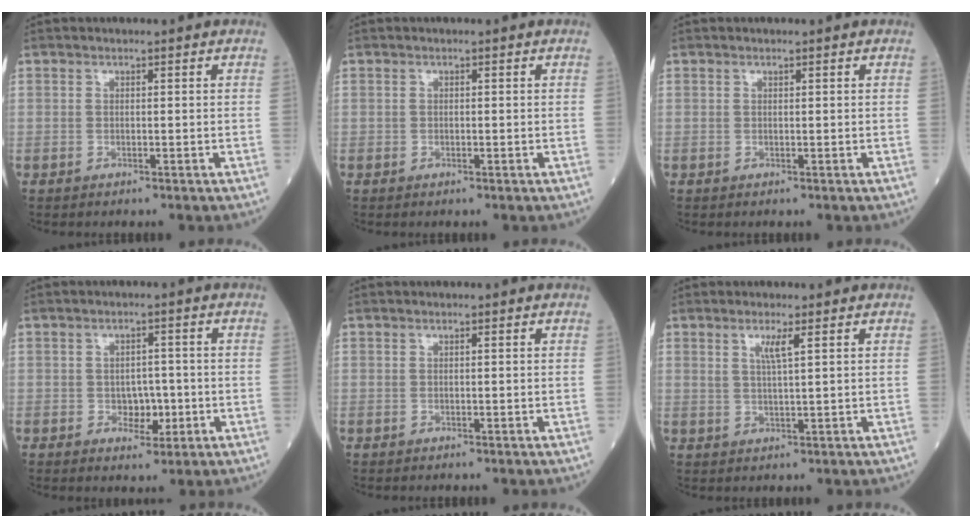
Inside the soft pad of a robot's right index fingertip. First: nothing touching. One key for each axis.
{"total": 0.0}
{"total": 0.0}
{"total": 3.8, "fx": -0.8, "fy": 2.5, "fz": 2.7, "tx": -0.029, "ty": 0.004, "tz": -0.005}
{"total": 0.0}
{"total": 2.7, "fx": 1.3, "fy": -0.2, "fz": 2.4, "tx": -0.050, "ty": -0.003, "tz": 0.026}